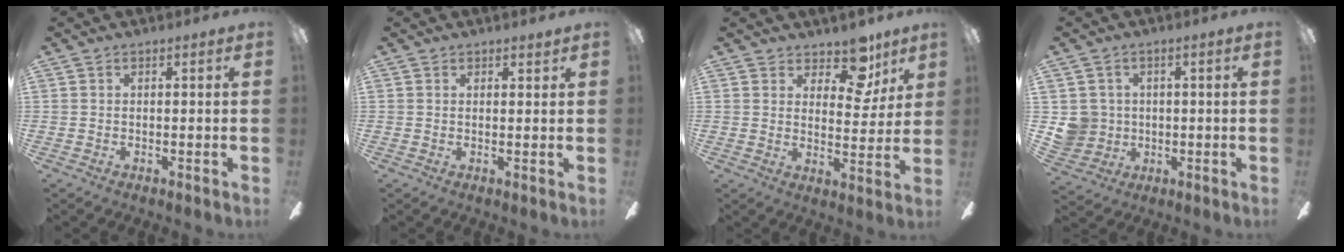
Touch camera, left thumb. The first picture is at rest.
{"total": 1.4, "force": [1.2, 0.6, 0.2], "torque": [0.004, -0.003, 0.021]}
{"total": 11.0, "force": [7.8, 5.9, 5.0], "torque": [-0.062, -0.047, 0.139]}
{"total": 6.3, "force": [0.5, 6.2, 1.1], "torque": [-0.036, 0.006, 0.013]}